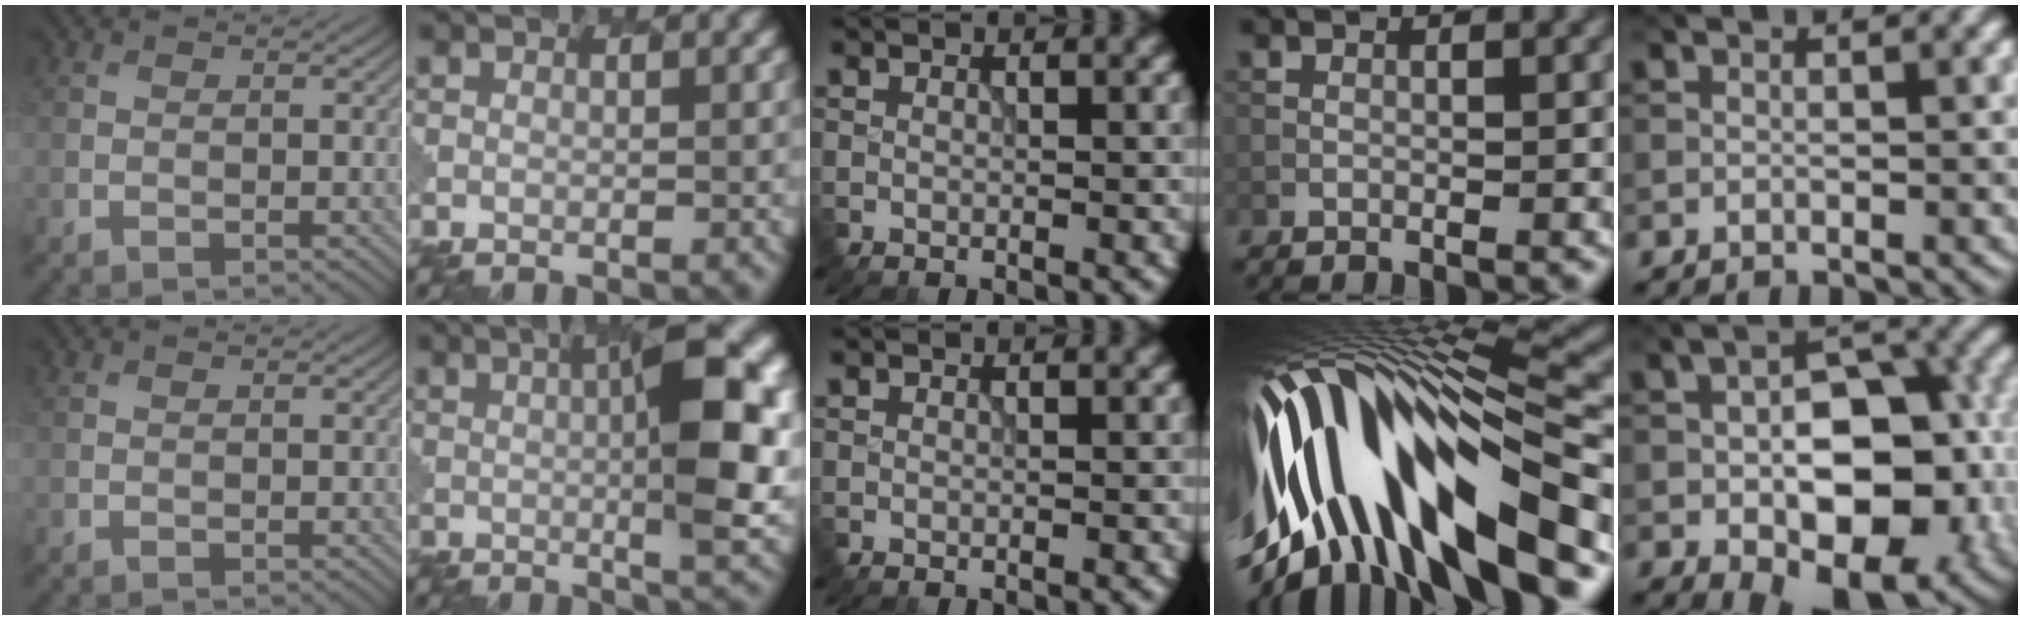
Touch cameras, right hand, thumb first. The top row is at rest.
{"index": {"total": 9.6, "force": [1.5, 1.5, 9.4], "torque": [-0.126, 0.009, 0.012]}, "ring": {"total": 16.4, "force": [-2.9, 6.3, 14.8], "torque": [-0.269, -0.007, -0.025]}, "little": {"total": 12.9, "force": [-2.5, 7.5, 10.2], "torque": [-0.138, -0.015, -0.034]}}